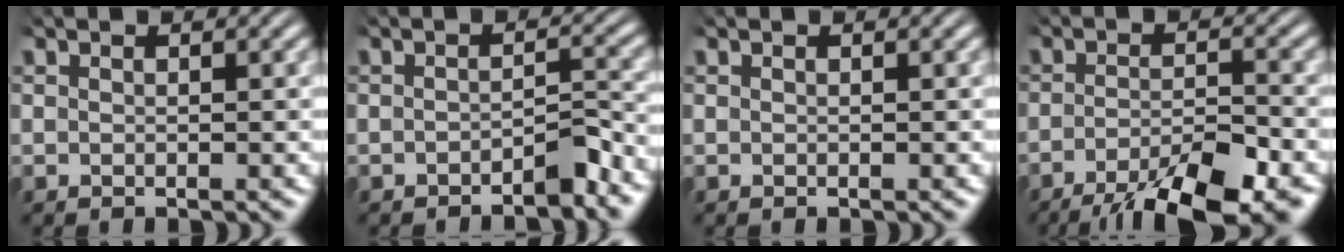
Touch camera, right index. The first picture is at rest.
{"total": 2.2, "force": [-1.8, -0.1, 1.2], "torque": [-0.013, -0.001, -0.033]}
{"total": 0.0}
{"total": 9.0, "force": [-6.2, 2.9, 5.9], "torque": [-0.085, -0.023, -0.089]}